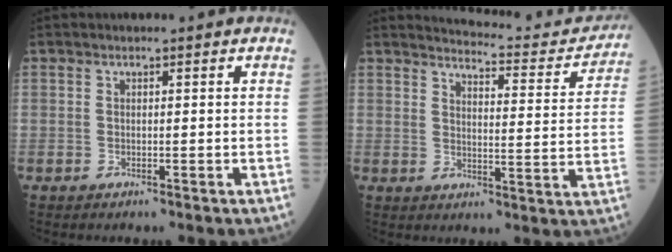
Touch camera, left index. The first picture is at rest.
{"total": 14.3, "force": [13.5, 2.9, 3.6], "torque": [-0.027, -0.031, 0.144]}